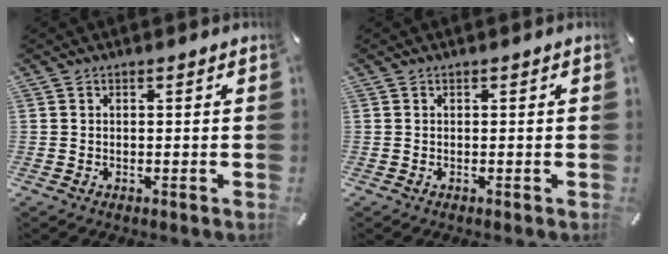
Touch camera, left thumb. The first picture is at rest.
{"total": 0.0}